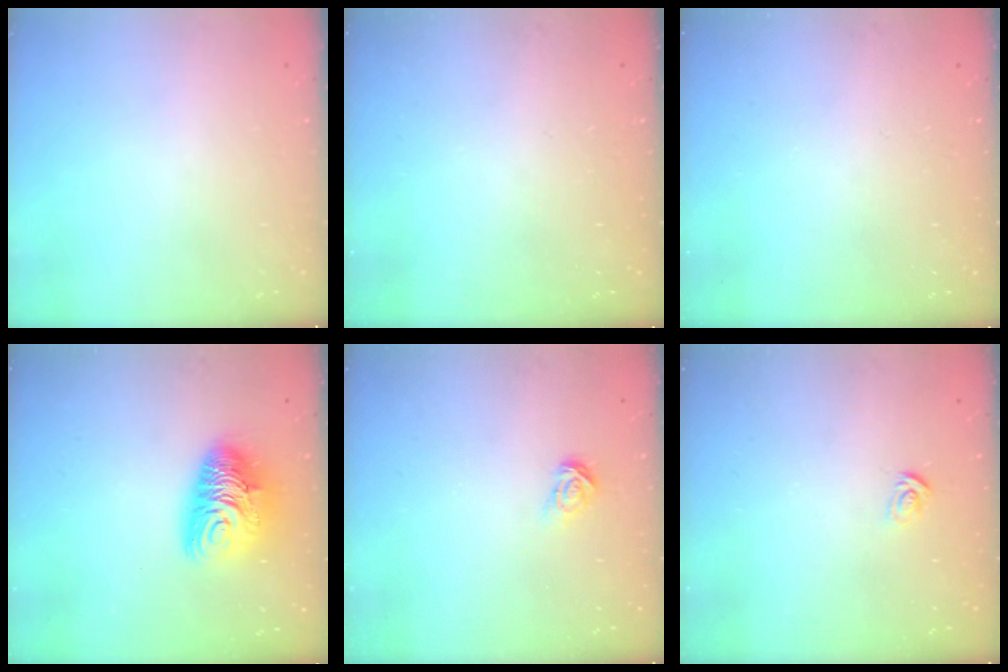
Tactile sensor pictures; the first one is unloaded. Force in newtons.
{"total": 0.0}
{"total": 0.0}
{"total": 13.0, "press": 12.9, "slide": 1.6}
{"total": 3.9, "press": 3.9, "slide": 0.1}
{"total": 2.6, "press": 2.6, "slide": 0.2}